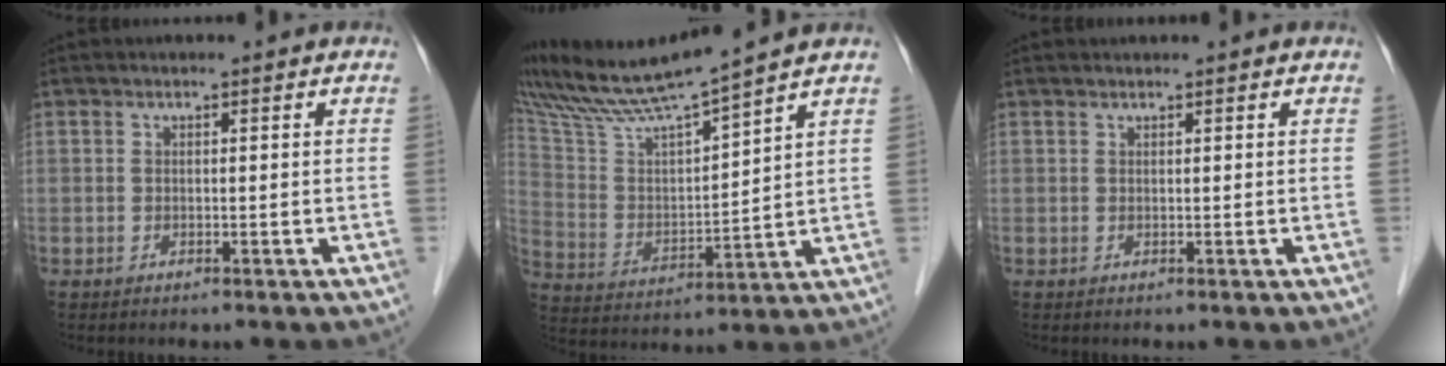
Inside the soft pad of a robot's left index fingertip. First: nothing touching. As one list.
[{"total": 12.1, "force": [11.1, -1.6, 4.5], "torque": [-0.097, 0.003, 0.216]}, {"total": 0.6, "force": [0.6, 0.0, 0.1], "torque": [-0.007, 0.007, 0.015]}]